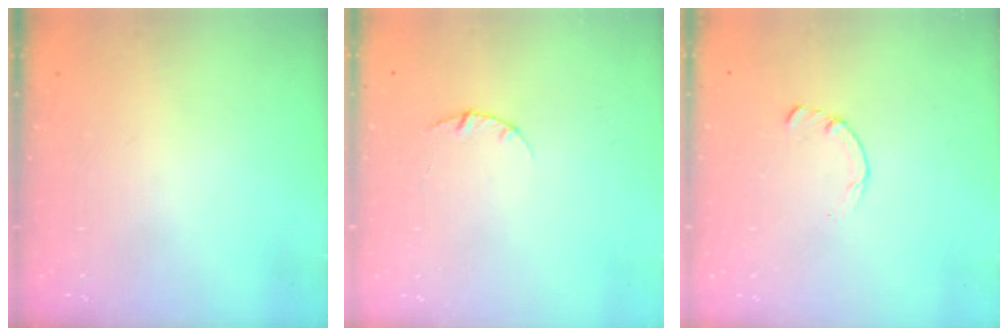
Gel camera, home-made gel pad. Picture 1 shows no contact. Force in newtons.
{"total": 2.8, "press": 2.8, "slide": 0.4}
{"total": 2.2, "press": 2.2, "slide": 0.3}